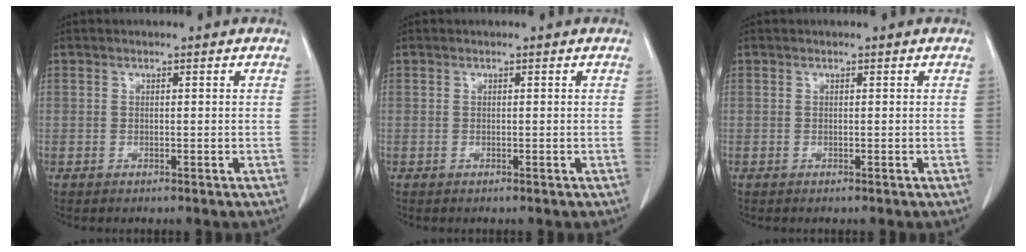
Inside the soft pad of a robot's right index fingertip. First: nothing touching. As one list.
[{"total": 0.0}, {"total": 0.0}]